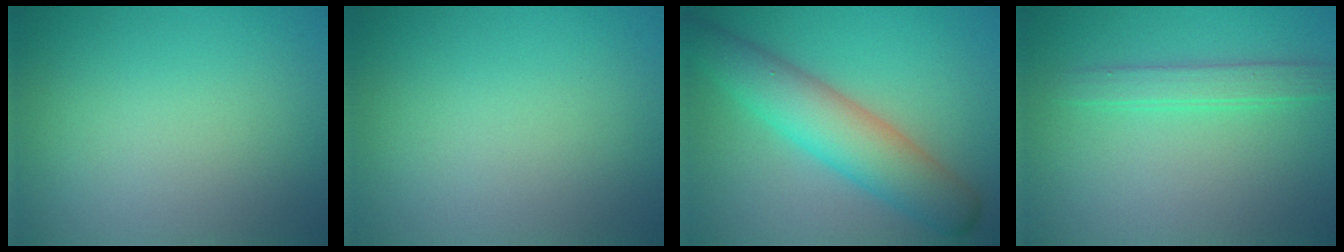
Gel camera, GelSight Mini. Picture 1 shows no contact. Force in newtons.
{"total": 0.0}
{"total": 6.7, "press": 6.7, "slide": 0.1}
{"total": 2.2, "press": 2.2, "slide": 0.1}